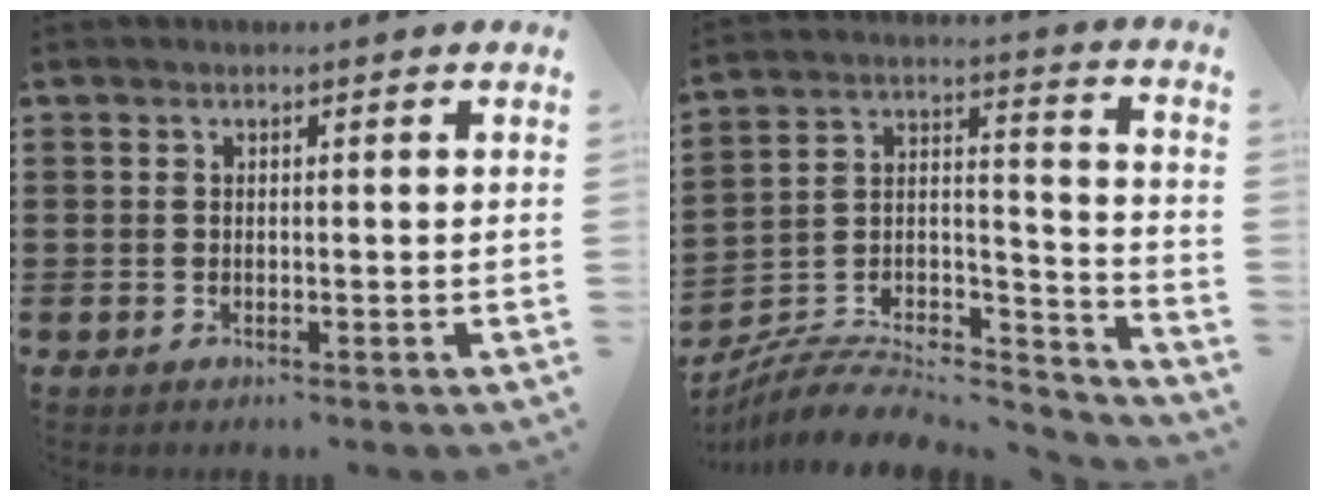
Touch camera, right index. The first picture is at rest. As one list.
[{"total": 7.6, "force": [-6.7, 2.5, 2.5], "torque": [-0.036, 0.017, -0.130]}]